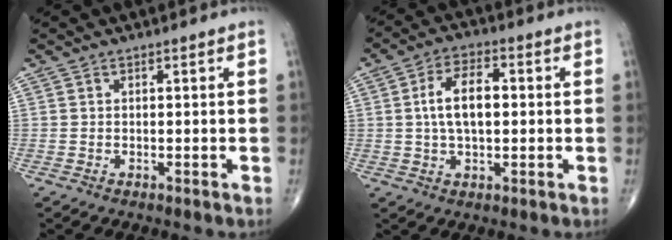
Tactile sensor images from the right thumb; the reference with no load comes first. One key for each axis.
{"total": 9.0, "fx": 0.7, "fy": 4.6, "fz": 7.7, "tx": -0.138, "ty": 0.014, "tz": 0.009}